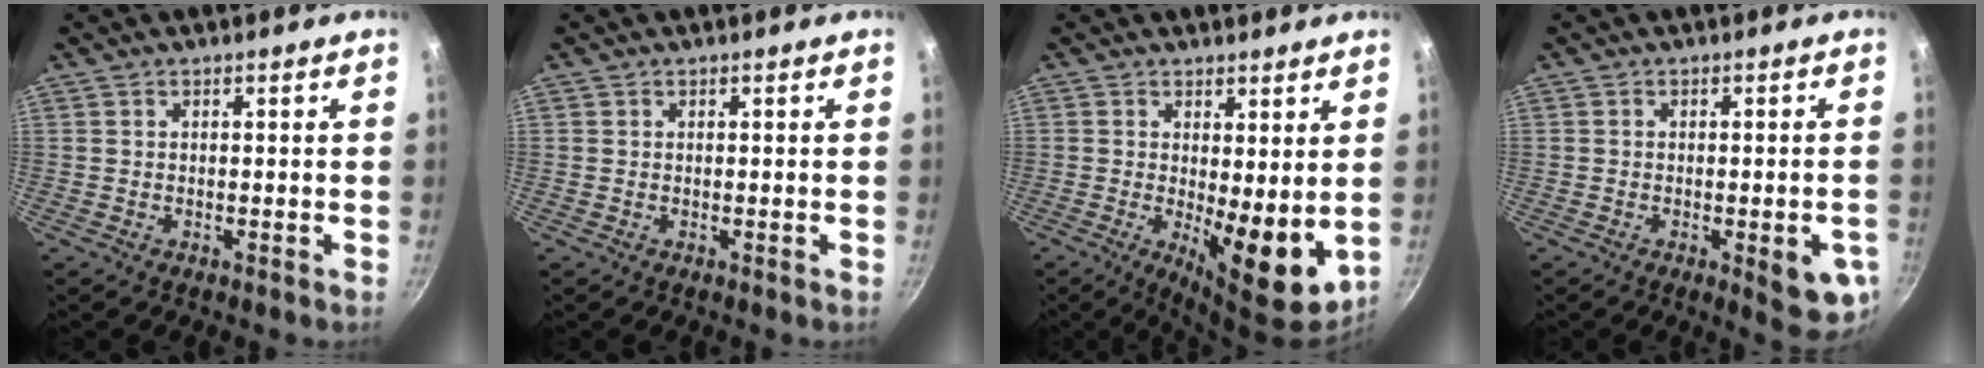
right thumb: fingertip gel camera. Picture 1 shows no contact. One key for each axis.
{"total": 0.0}
{"total": 10.2, "fx": 0.0, "fy": 3.5, "fz": 9.5, "tx": -0.118, "ty": -0.023, "tz": 0.011}
{"total": 8.3, "fx": -2.6, "fy": 2.5, "fz": 7.5, "tx": -0.068, "ty": 0.004, "tz": -0.027}